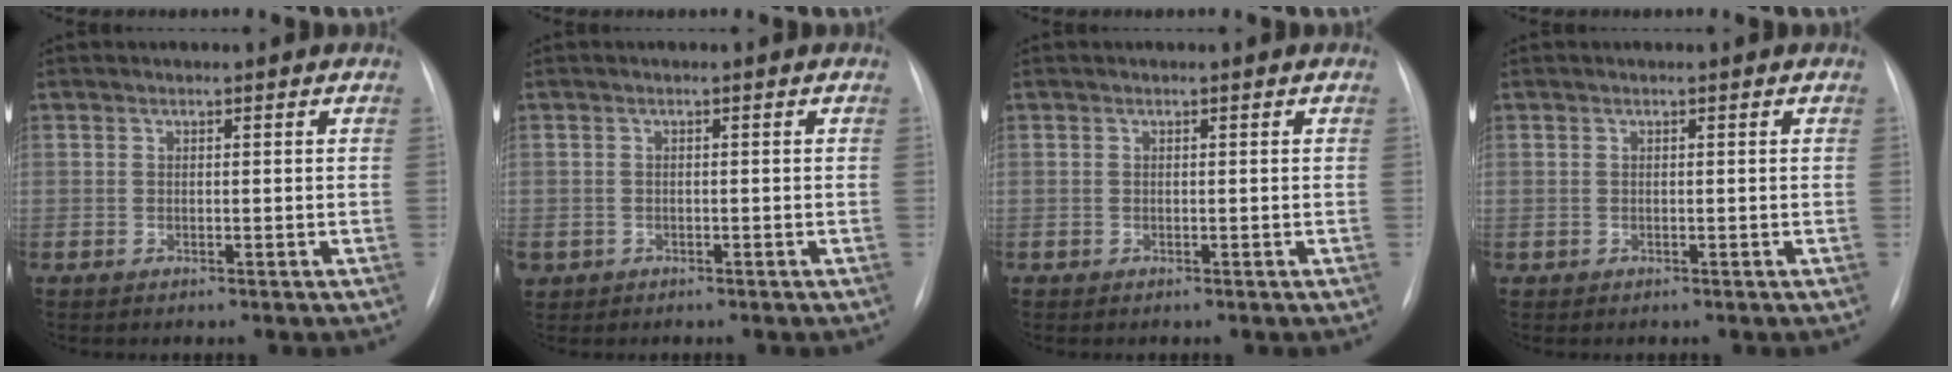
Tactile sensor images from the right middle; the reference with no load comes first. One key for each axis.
{"total": 2.5, "fx": -1.3, "fy": 2.0, "fz": 0.5, "tx": -0.013, "ty": 0.000, "tz": -0.019}
{"total": 0.0}
{"total": 0.0}